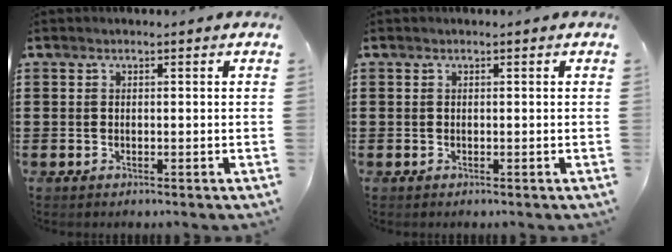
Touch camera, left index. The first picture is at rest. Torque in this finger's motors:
{"motor_torque": [0.00, 0.00, 0.00, 0.00]}